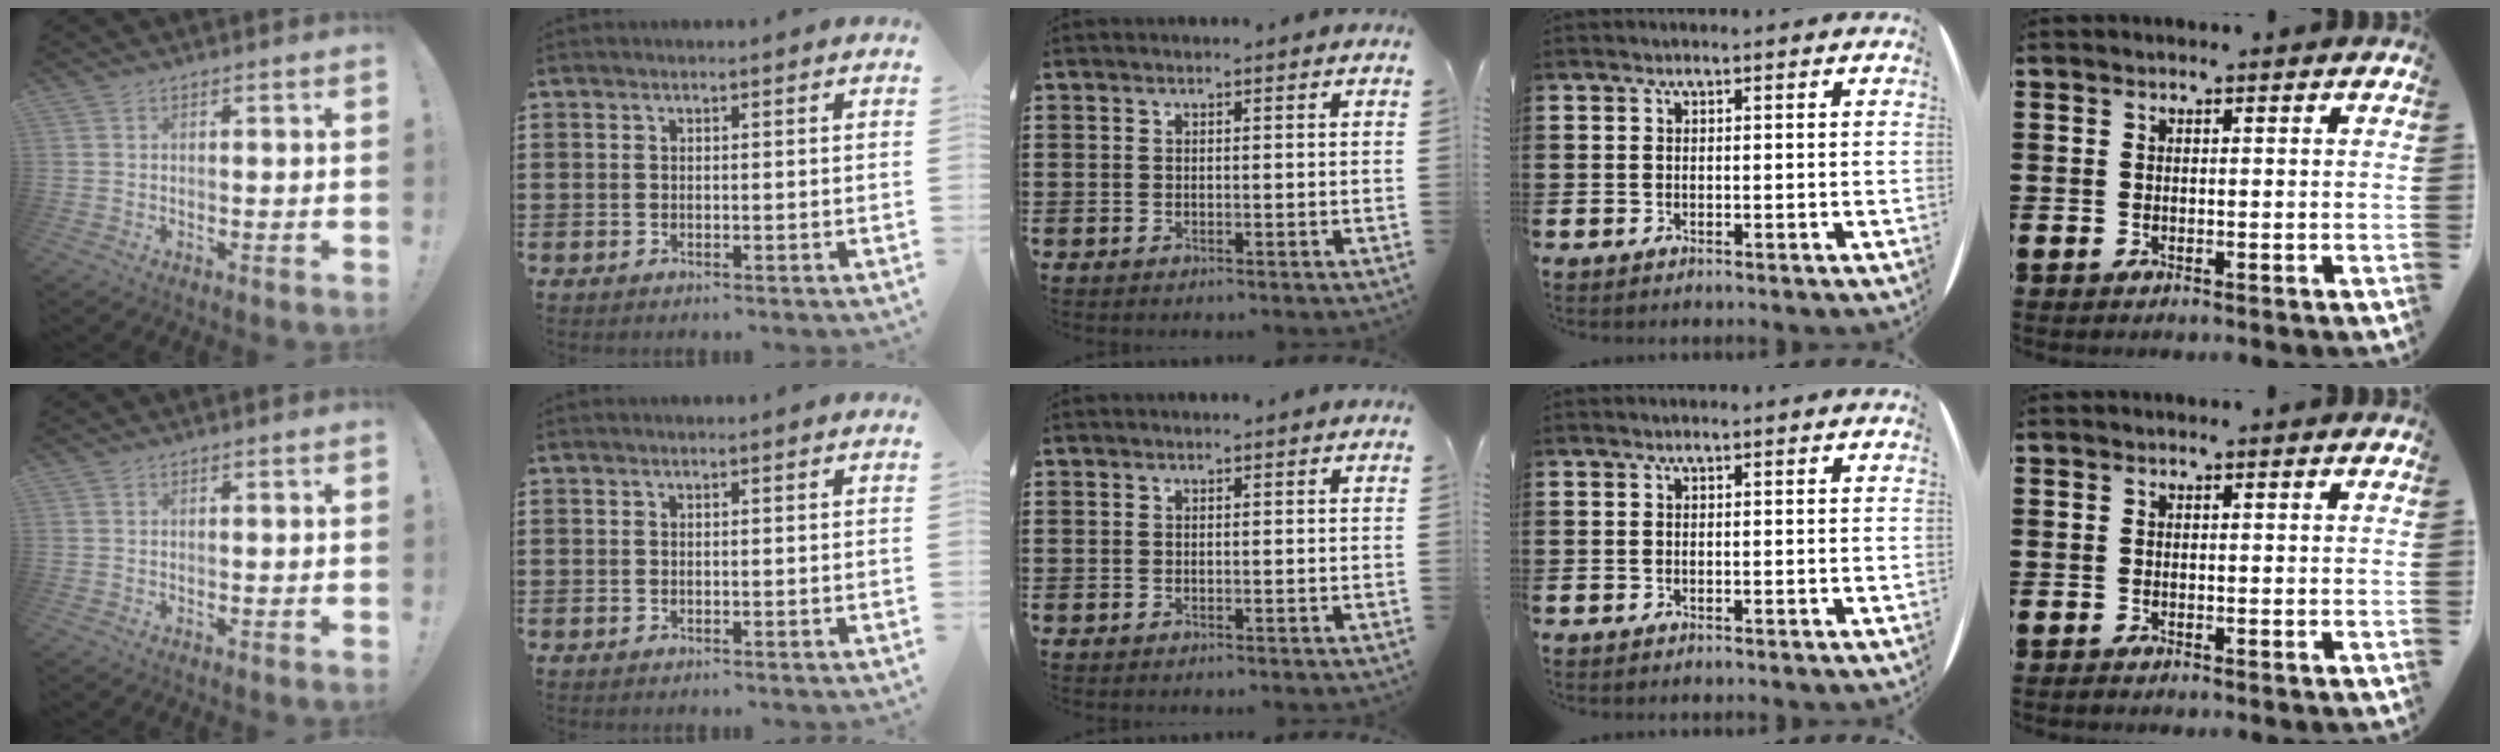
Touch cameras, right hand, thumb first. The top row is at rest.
{}